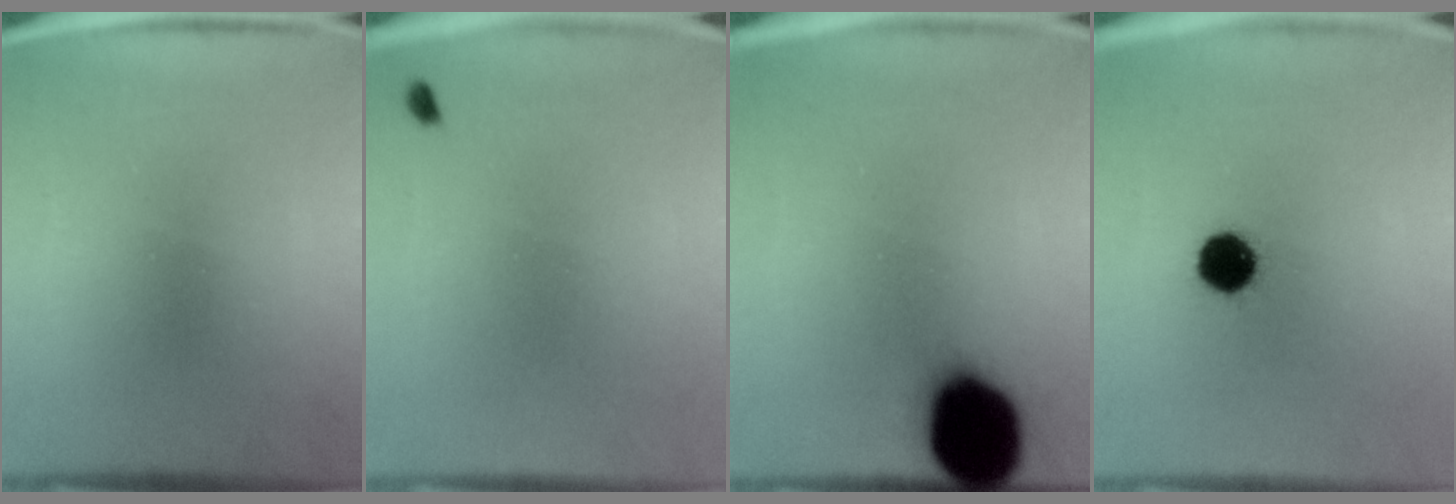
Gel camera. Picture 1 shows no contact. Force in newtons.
{"total": 0.8}
{"total": 17.7}
{"total": 8.3}